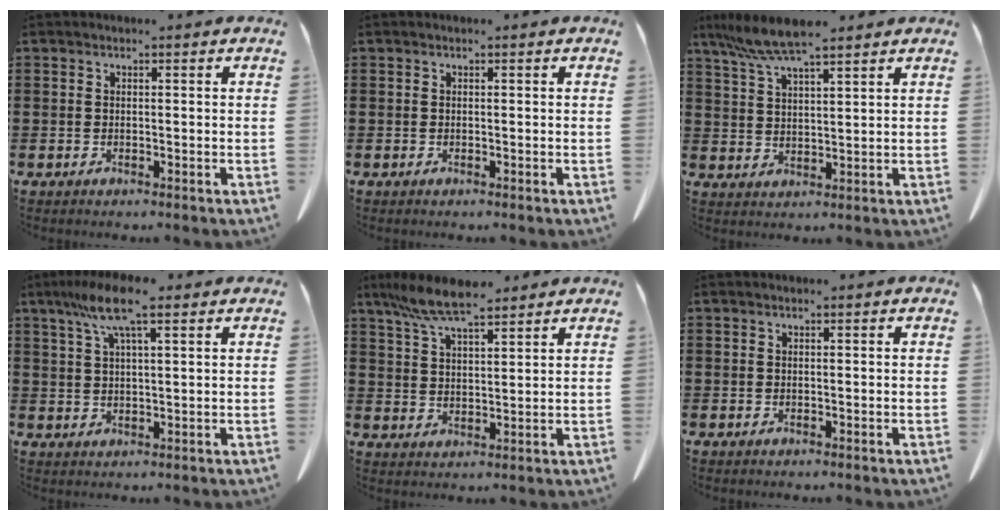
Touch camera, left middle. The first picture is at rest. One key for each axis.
{"total": 0.0}
{"total": 7.9, "fx": 6.4, "fy": 1.9, "fz": 4.3, "tx": -0.100, "ty": -0.009, "tz": 0.121}
{"total": 8.3, "fx": 4.9, "fy": 1.5, "fz": 6.6, "tx": -0.137, "ty": 0.000, "tz": 0.086}
{"total": 8.1, "fx": 6.5, "fy": 1.6, "fz": 4.6, "tx": -0.106, "ty": -0.010, "tz": 0.120}
{"total": 0.0}